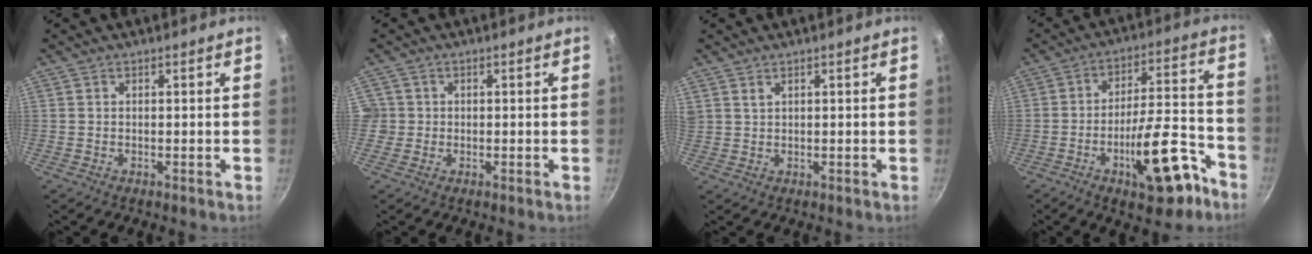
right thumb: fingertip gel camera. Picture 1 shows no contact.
{"total": 2.3, "force": [-0.2, 2.3, 0.3], "torque": [0.010, 0.008, -0.005]}
{"total": 1.2, "force": [0.9, 0.5, 0.6], "torque": [-0.010, -0.002, 0.020]}
{"total": 16.5, "force": [-8.3, 6.1, 12.9], "torque": [-0.154, 0.068, -0.115]}